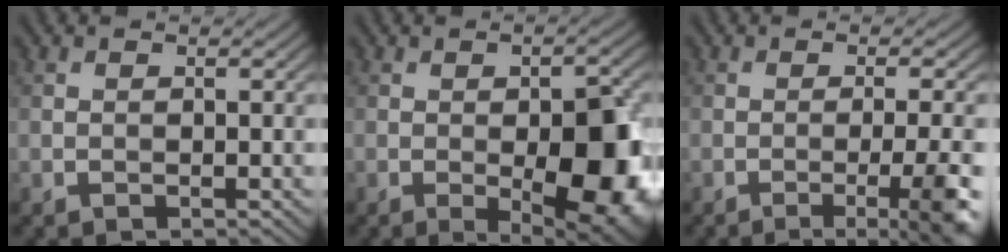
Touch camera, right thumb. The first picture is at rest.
{"total": 12.4, "force": [-2.6, 5.3, 10.8], "torque": [-0.125, -0.007, -0.033]}
{"total": 7.5, "force": [-2.6, 1.4, 6.9], "torque": [-0.091, 0.002, -0.034]}